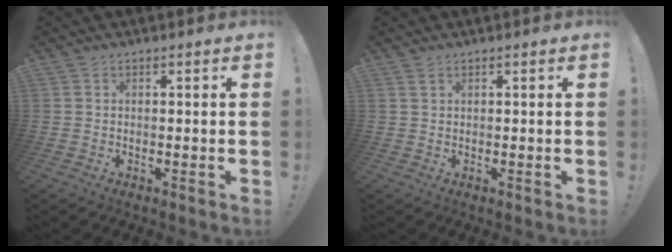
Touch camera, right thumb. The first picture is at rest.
{"total": 1.2, "force": [0.7, 0.3, 0.9], "torque": [-0.019, 0.001, 0.013]}